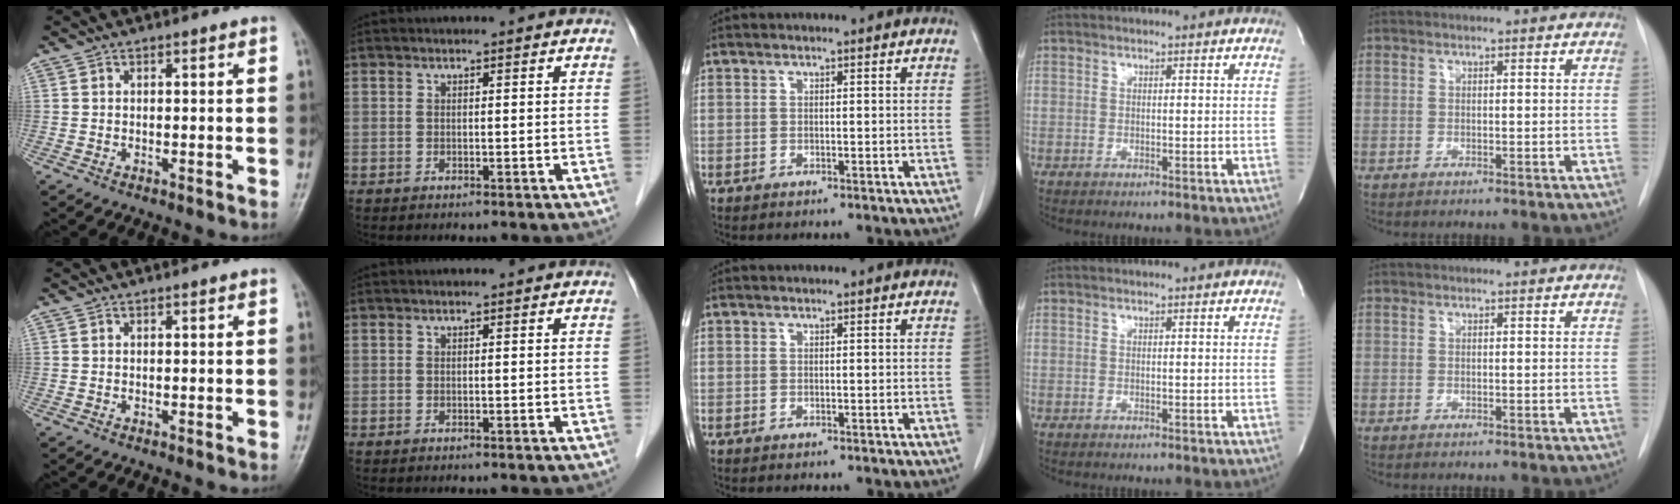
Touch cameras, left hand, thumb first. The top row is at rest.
{}